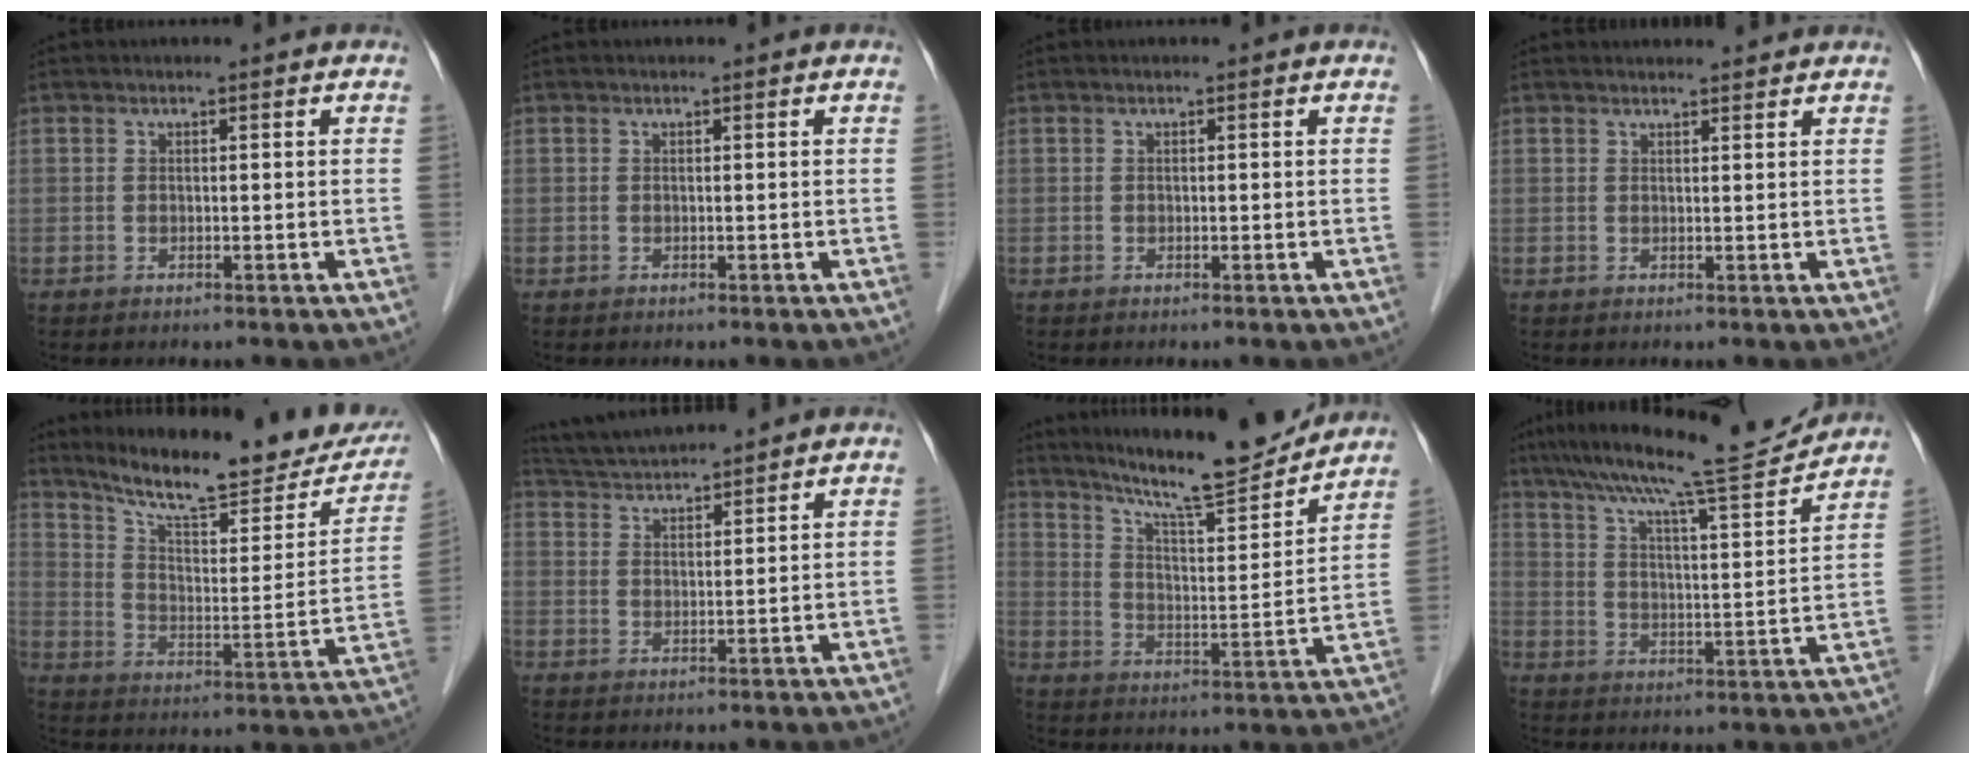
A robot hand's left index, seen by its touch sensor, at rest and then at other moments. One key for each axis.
{"total": 0.0}
{"total": 0.0}
{"total": 4.3, "fx": 4.2, "fy": 0.5, "fz": 0.8, "tx": -0.013, "ty": 0.018, "tz": 0.050}
{"total": 23.7, "fx": 20.3, "fy": 4.6, "fz": 11.4, "tx": -0.163, "ty": -0.032, "tz": 0.278}
{"total": 7.3, "fx": 7.1, "fy": -0.3, "fz": 1.6, "tx": -0.040, "ty": 0.028, "tz": 0.131}
{"total": 16.2, "fx": 14.8, "fy": 0.8, "fz": 6.7, "tx": -0.111, "ty": -0.010, "tz": 0.227}
{"total": 16.2, "fx": 14.5, "fy": 0.0, "fz": 7.3, "tx": -0.124, "ty": 0.003, "tz": 0.220}